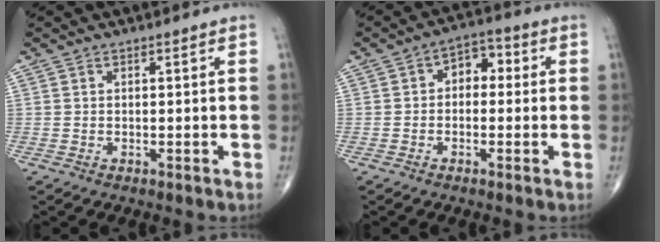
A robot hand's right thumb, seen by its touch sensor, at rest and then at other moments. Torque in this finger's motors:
{"motor_torque": [-0.01, 0.02, 0.12, -0.30, 0.00]}